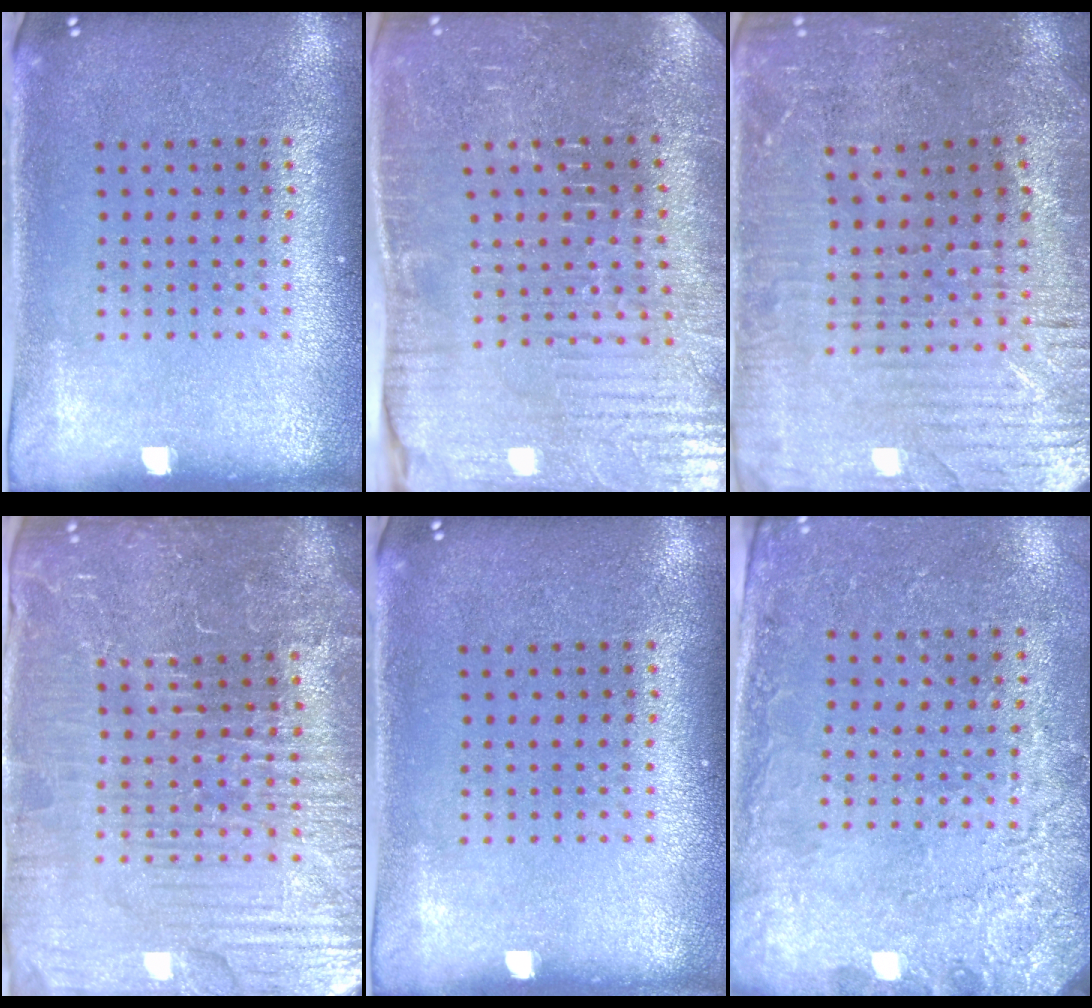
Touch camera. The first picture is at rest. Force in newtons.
{"total": 4.3, "press": 4.2, "slide": 0.4}
{"total": 2.2, "press": 2.2, "slide": 0.5}
{"total": 5.6, "press": 5.2, "slide": 2.3}
{"total": 0.0}
{"total": 2.5, "press": 2.1, "slide": 1.3}